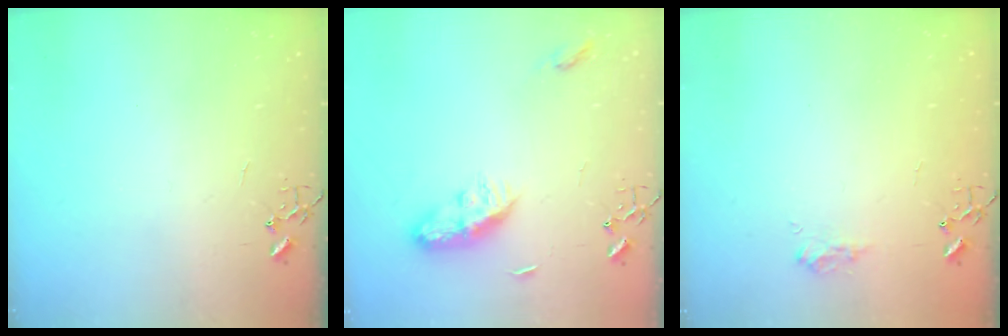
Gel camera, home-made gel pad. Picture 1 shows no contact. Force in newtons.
{"total": 9.4, "press": 9.4, "slide": 0.1}
{"total": 8.3, "press": 8.3, "slide": 0.6}